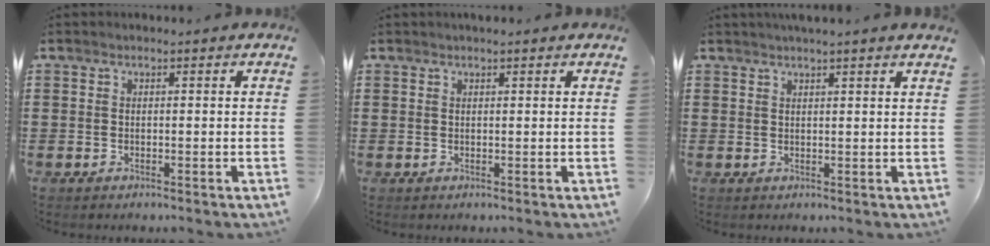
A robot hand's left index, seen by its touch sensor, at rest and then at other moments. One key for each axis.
{"total": 0.9, "fx": 0.8, "fy": 0.0, "fz": 0.5, "tx": -0.011, "ty": 0.001, "tz": 0.015}
{"total": 2.0, "fx": 1.8, "fy": -0.4, "fz": 0.7, "tx": -0.015, "ty": 0.001, "tz": 0.035}